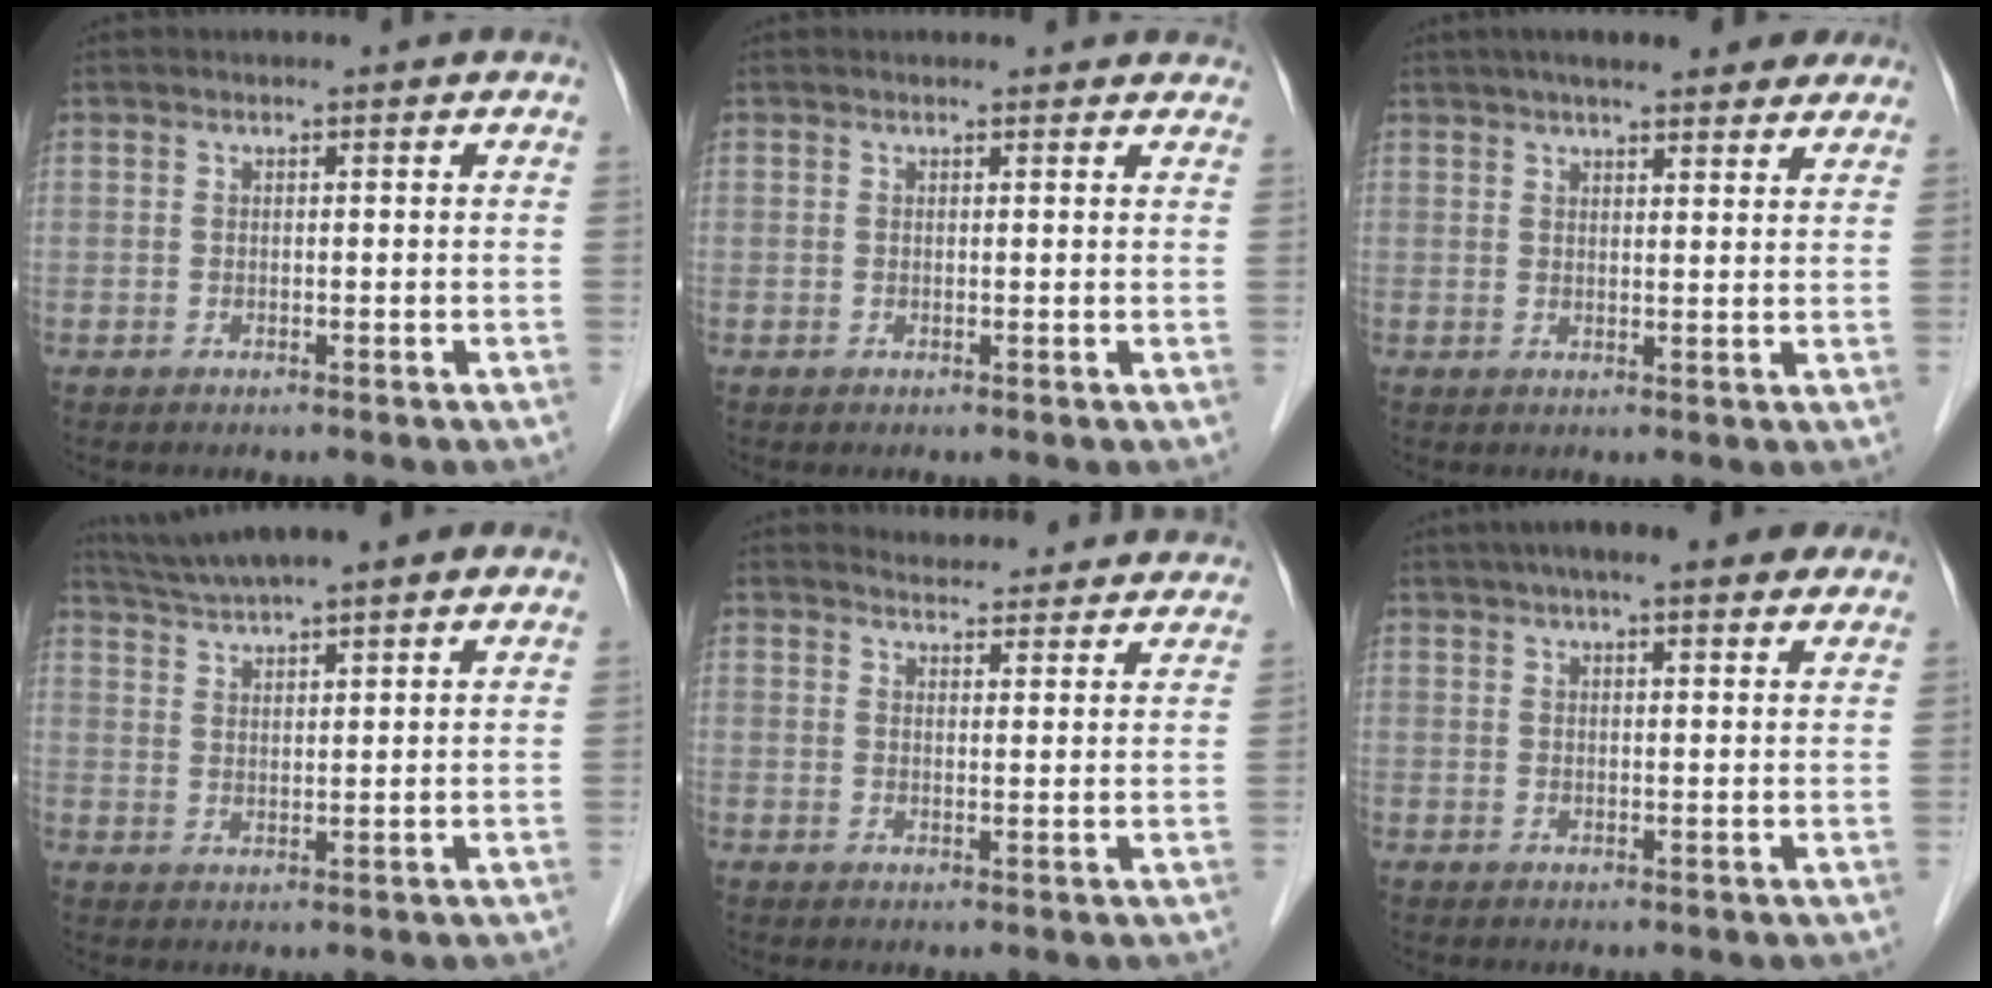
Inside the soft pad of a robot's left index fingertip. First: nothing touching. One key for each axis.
{"total": 5.1, "fx": 4.7, "fy": 1.6, "fz": 1.2, "tx": -0.004, "ty": 0.015, "tz": 0.040}
{"total": 12.7, "fx": 10.3, "fy": 2.7, "fz": 6.8, "tx": -0.090, "ty": 0.028, "tz": 0.134}
{"total": 10.9, "fx": 9.3, "fy": 1.0, "fz": 5.6, "tx": -0.096, "ty": 0.034, "tz": 0.143}
{"total": 13.1, "fx": 12.6, "fy": 2.9, "fz": 1.9, "tx": -0.003, "ty": 0.002, "tz": 0.135}
{"total": 11.5, "fx": 8.9, "fy": 2.3, "fz": 7.0, "tx": -0.100, "ty": 0.036, "tz": 0.119}